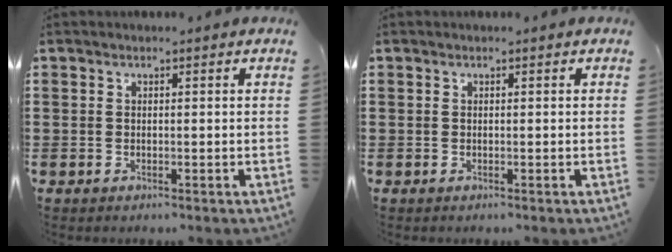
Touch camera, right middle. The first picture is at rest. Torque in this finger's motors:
{"motor_torque": [-0.06, 0.06, 0.02, -0.01]}